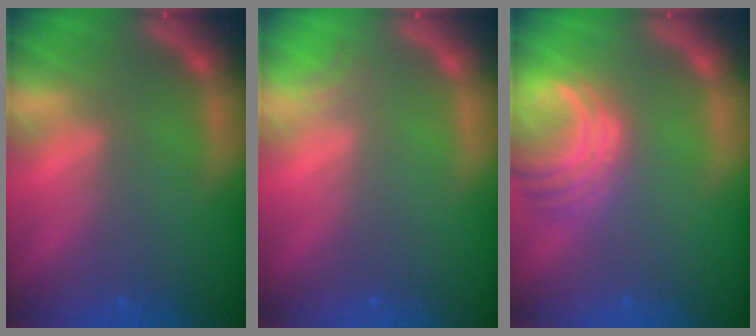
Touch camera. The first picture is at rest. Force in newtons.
{"total": 0.9}
{"total": 6.0}